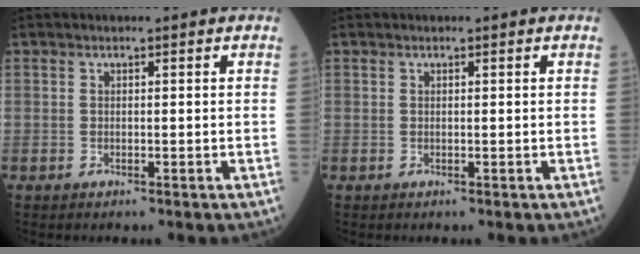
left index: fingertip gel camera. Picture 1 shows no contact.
{"total": 0.0}